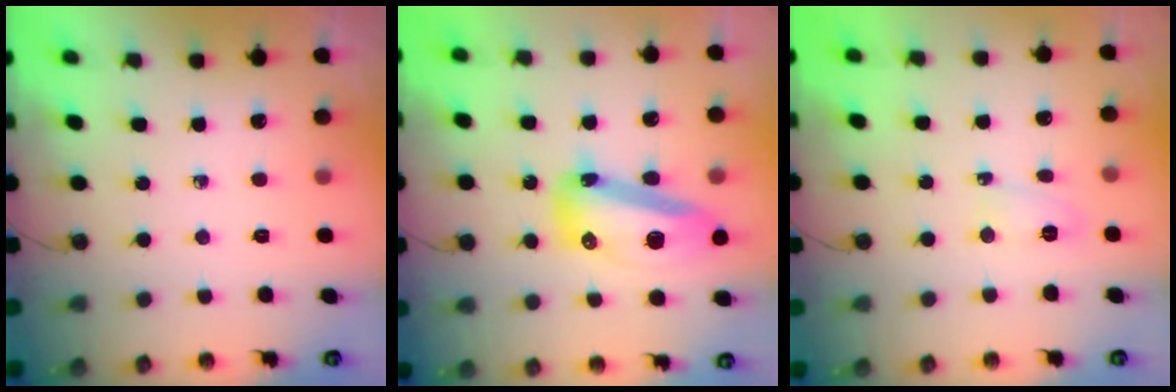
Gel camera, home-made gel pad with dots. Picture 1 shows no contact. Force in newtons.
{"total": 15.7, "press": 15.6, "slide": 1.4}
{"total": 5.1, "press": 3.7, "slide": 3.5}